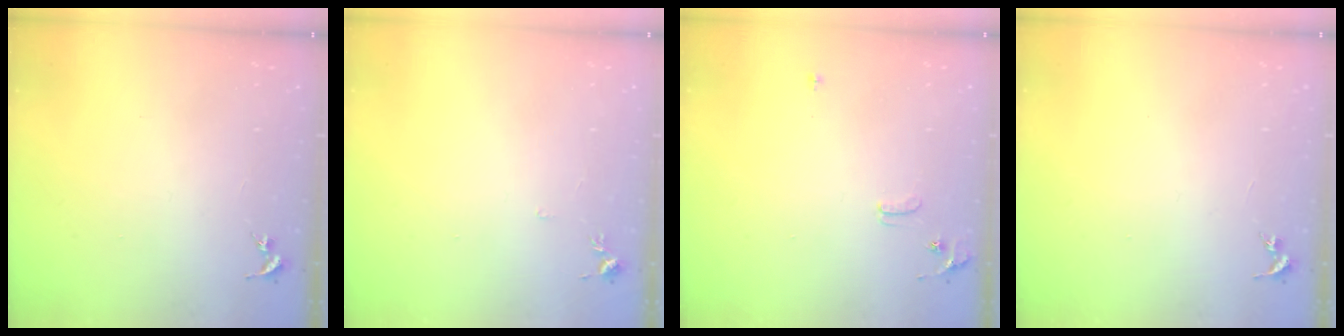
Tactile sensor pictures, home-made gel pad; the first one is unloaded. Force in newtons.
{"total": 4.3, "press": 4.2, "slide": 0.6}
{"total": 6.1, "press": 6.0, "slide": 0.9}
{"total": 0.0}